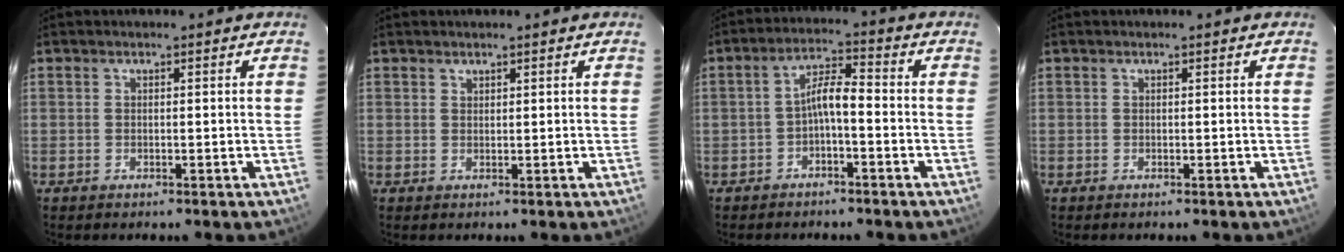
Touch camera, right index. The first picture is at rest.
{"total": 0.7, "force": [0.6, 0.3, 0.0], "torque": [0.000, 0.001, 0.013]}
{"total": 4.5, "force": [-2.0, 1.1, 3.9], "torque": [-0.080, 0.015, -0.035]}
{"total": 0.0}